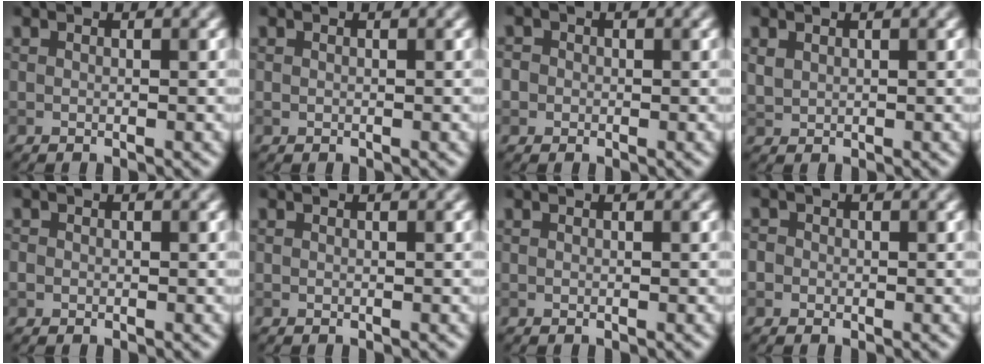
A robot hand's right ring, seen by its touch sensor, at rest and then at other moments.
{"total": 0.0}
{"total": 2.6, "force": [0.4, 2.4, 0.9], "torque": [-0.004, 0.014, -0.011]}
{"total": 1.0, "force": [0.6, 0.8, 0.4], "torque": [-0.015, -0.001, 0.016]}
{"total": 0.9, "force": [-0.3, 0.9, 0.2], "torque": [-0.001, -0.003, -0.007]}
{"total": 0.0}
{"total": 0.0}
{"total": 1.9, "force": [0.1, 1.8, 0.6], "torque": [0.005, 0.011, -0.018]}